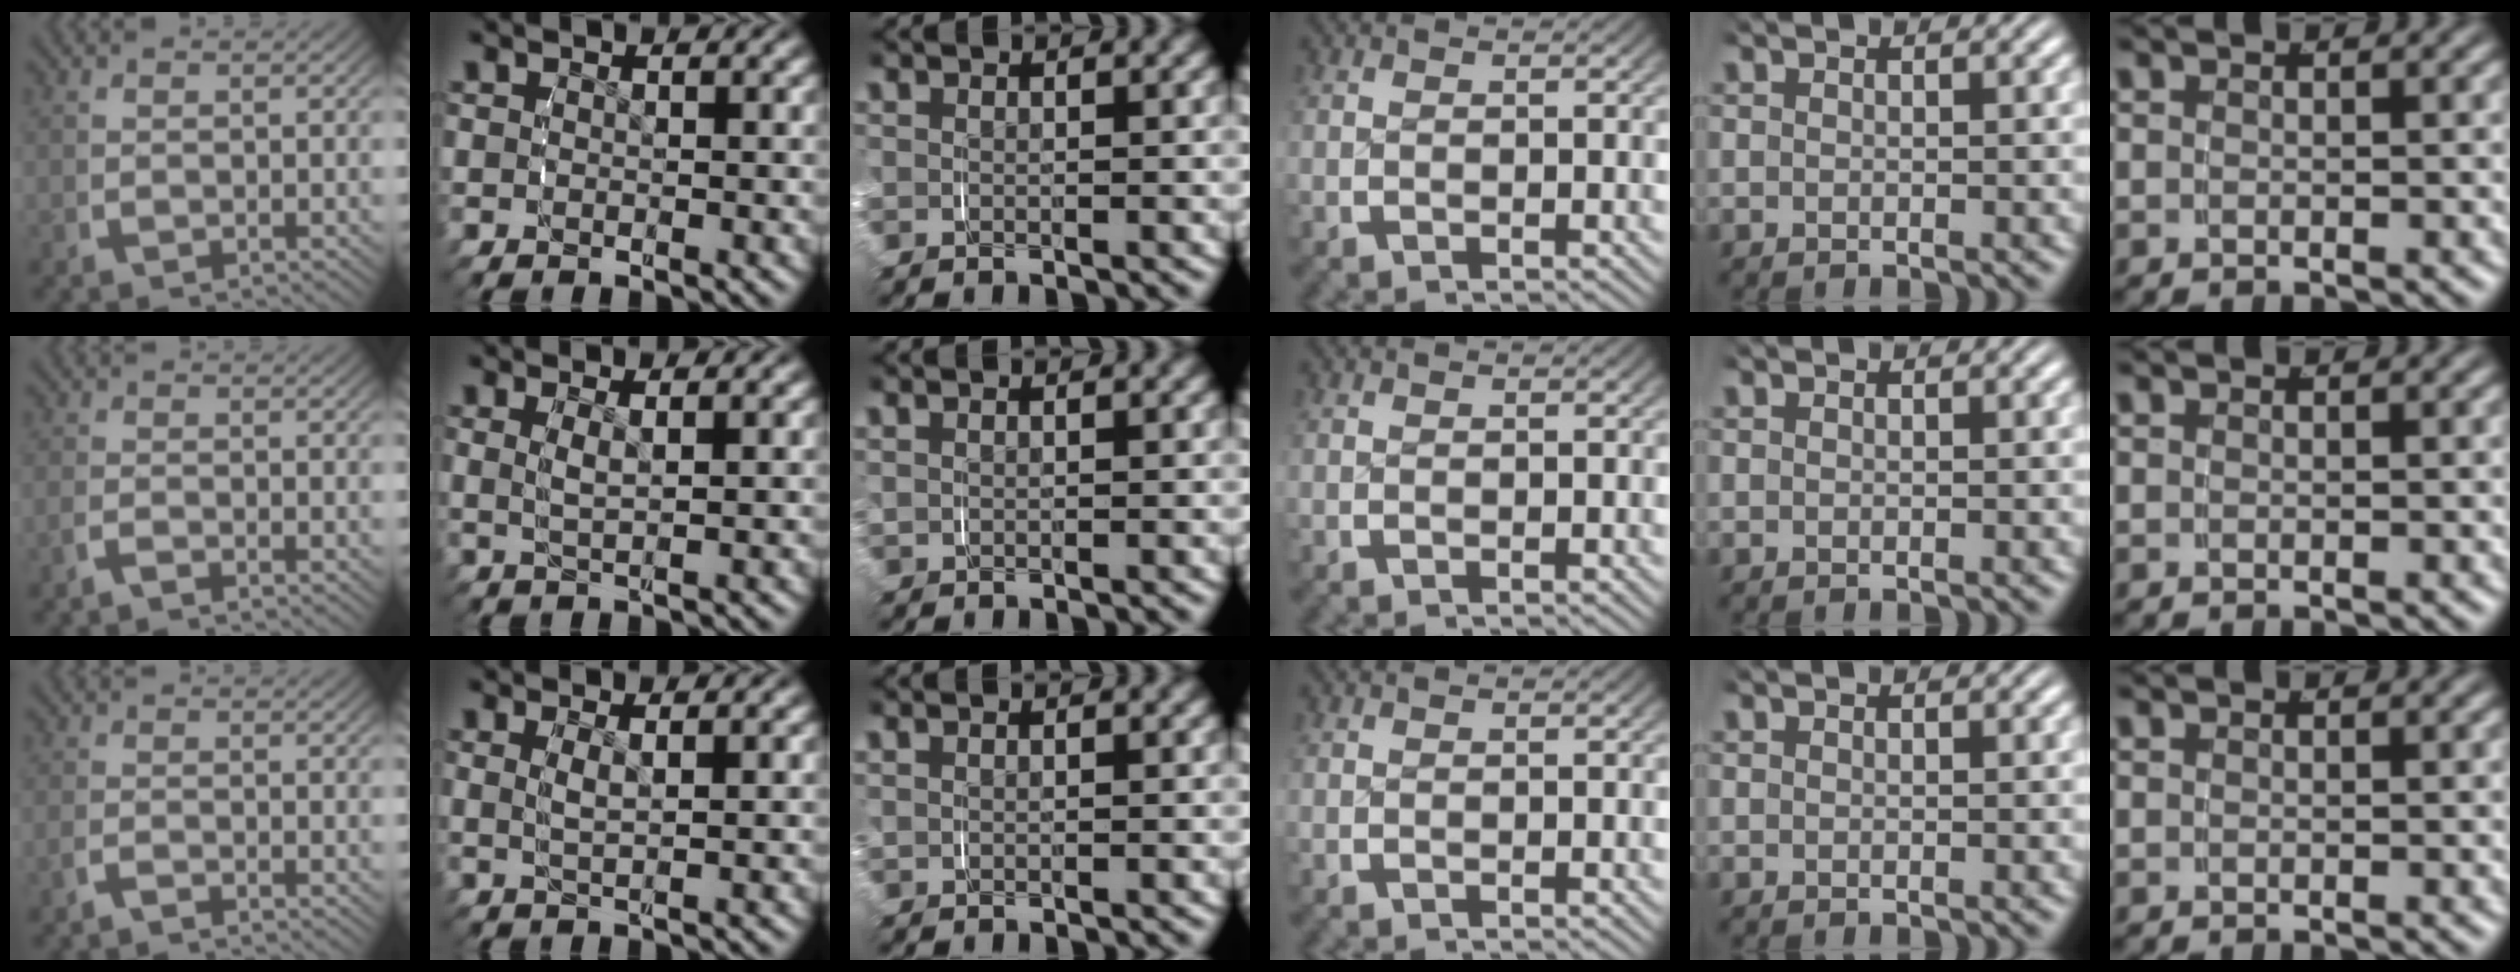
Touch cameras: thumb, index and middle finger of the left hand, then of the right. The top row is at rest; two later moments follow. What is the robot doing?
{"motion": "grasp_and_lifting", "object": "paper"}